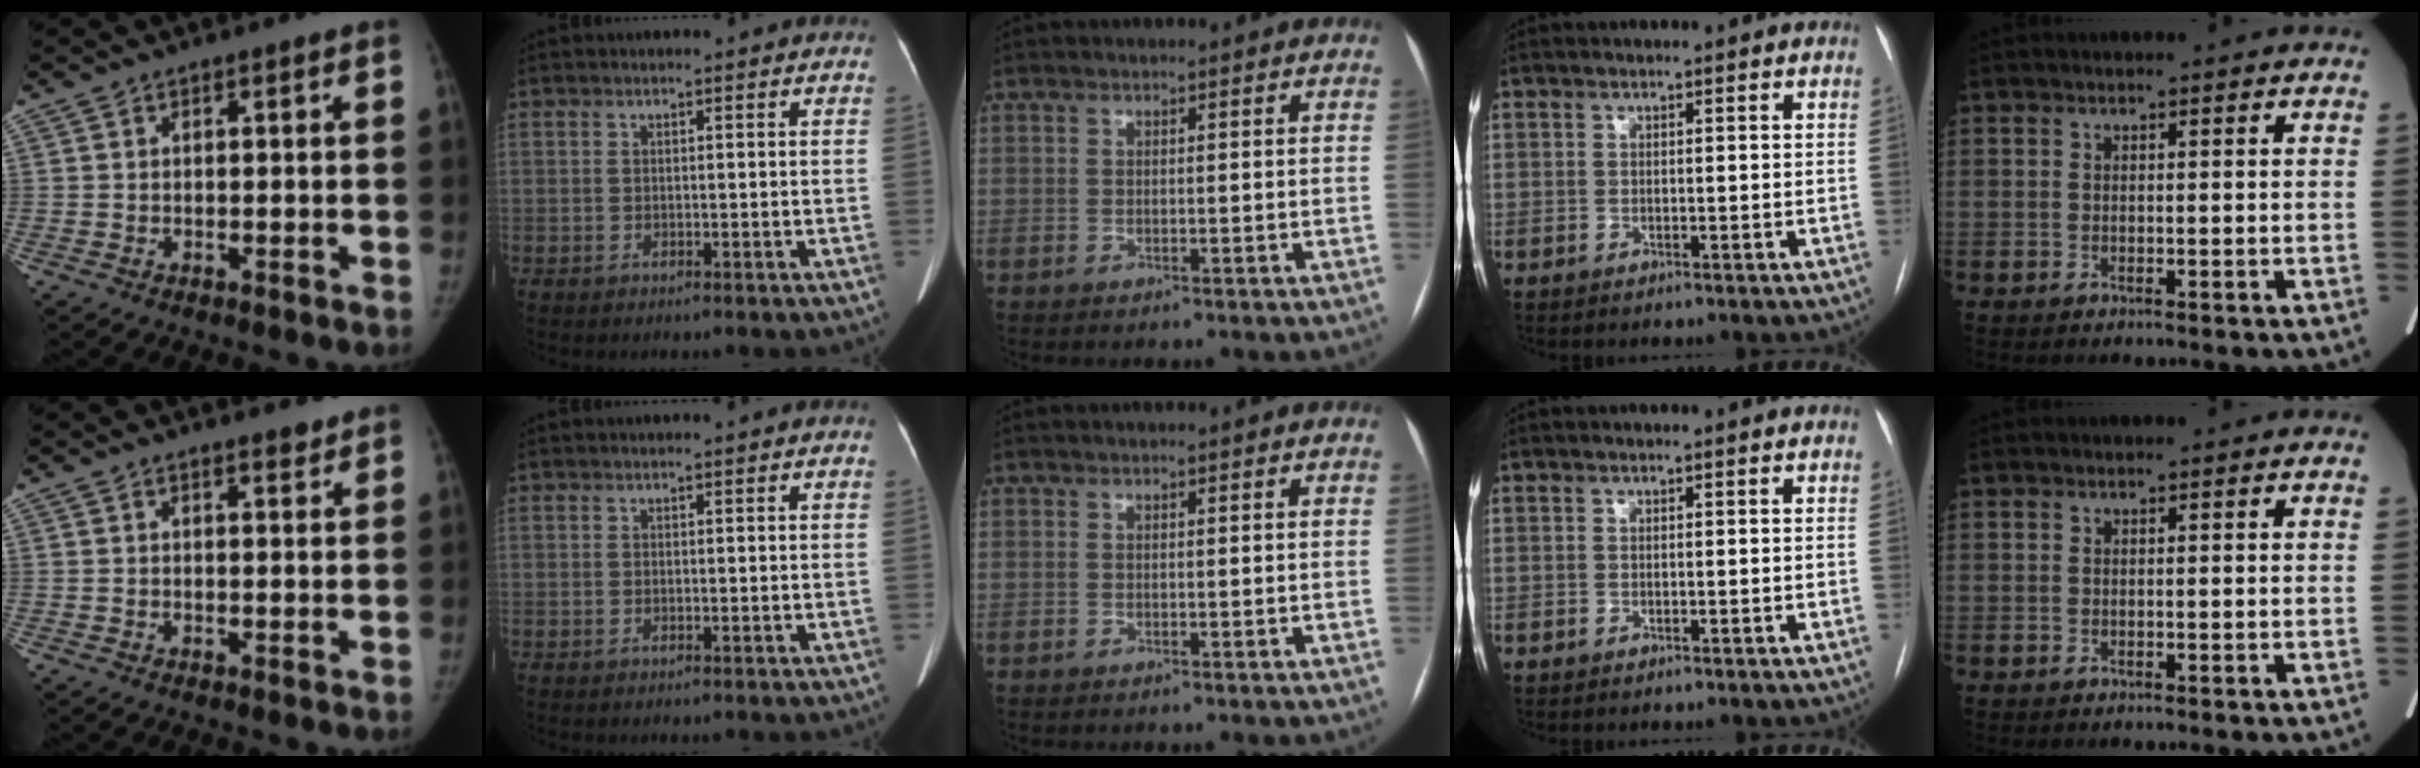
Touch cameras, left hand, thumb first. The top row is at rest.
{"thumb": {"total": 1.9, "force": [1.7, 0.5, 0.8], "torque": [-0.005, -0.013, 0.025]}}